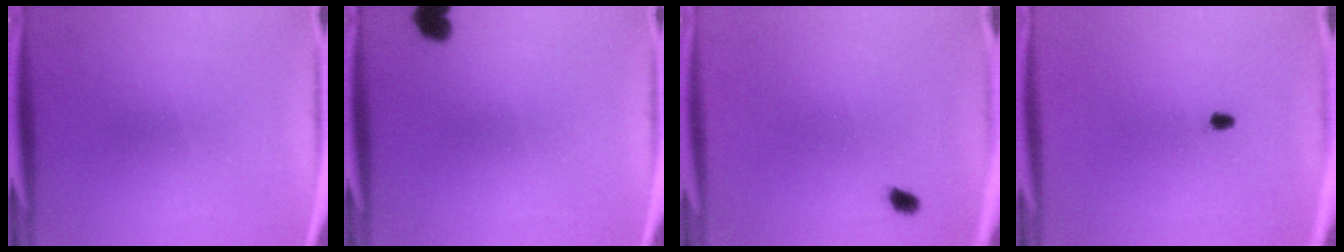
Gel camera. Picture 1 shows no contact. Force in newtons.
{"total": 2.7}
{"total": 1.4}
{"total": 0.9}